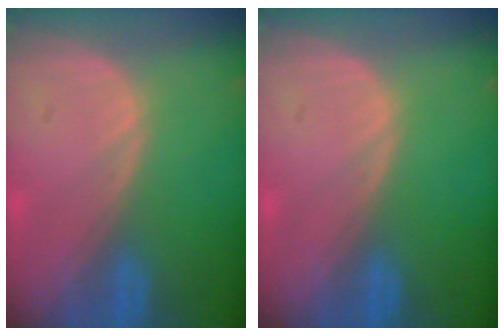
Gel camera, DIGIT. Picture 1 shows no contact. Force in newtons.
{"total": 0.0}